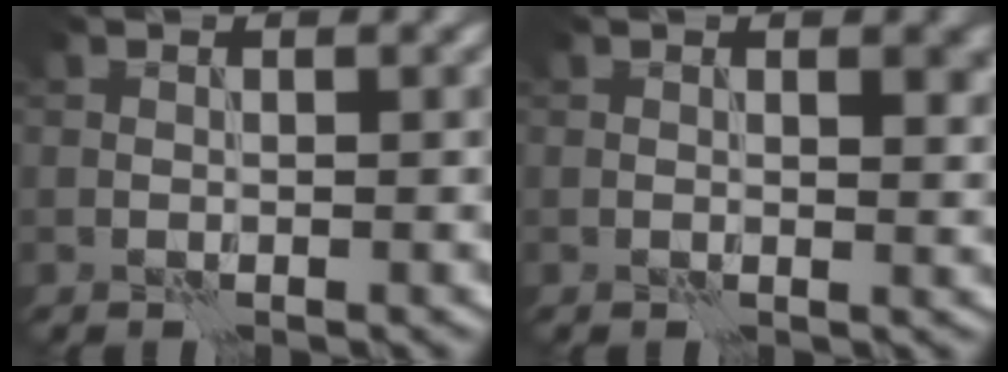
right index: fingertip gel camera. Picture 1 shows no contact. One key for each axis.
{"total": 2.2, "fx": 0.7, "fy": 1.0, "fz": 1.8, "tx": -0.019, "ty": -0.001, "tz": 0.012}